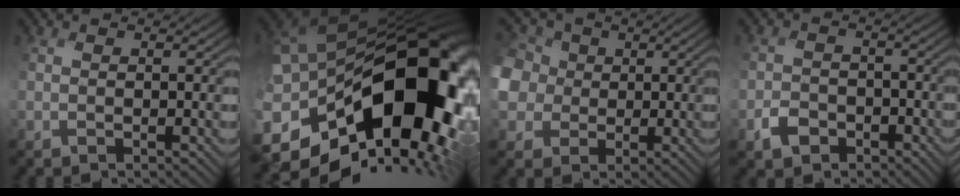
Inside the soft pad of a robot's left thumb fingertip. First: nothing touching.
{"total": 20.9, "force": [-3.1, 12.9, 16.1], "torque": [-0.303, -0.048, -0.030]}
{"total": 9.3, "force": [0.4, 8.3, 4.1], "torque": [-0.159, -0.013, -0.011]}
{"total": 4.0, "force": [-2.4, 3.0, 1.3], "torque": [-0.021, -0.005, -0.047]}